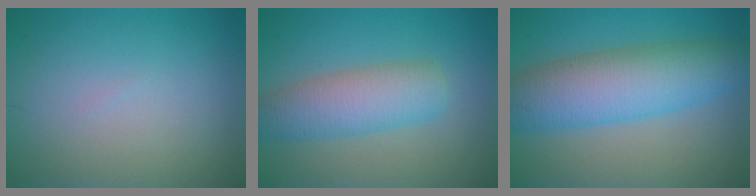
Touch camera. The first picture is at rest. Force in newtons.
{"total": 5.5, "press": 5.5, "slide": 0.2}
{"total": 8.4, "press": 8.4, "slide": 0.1}